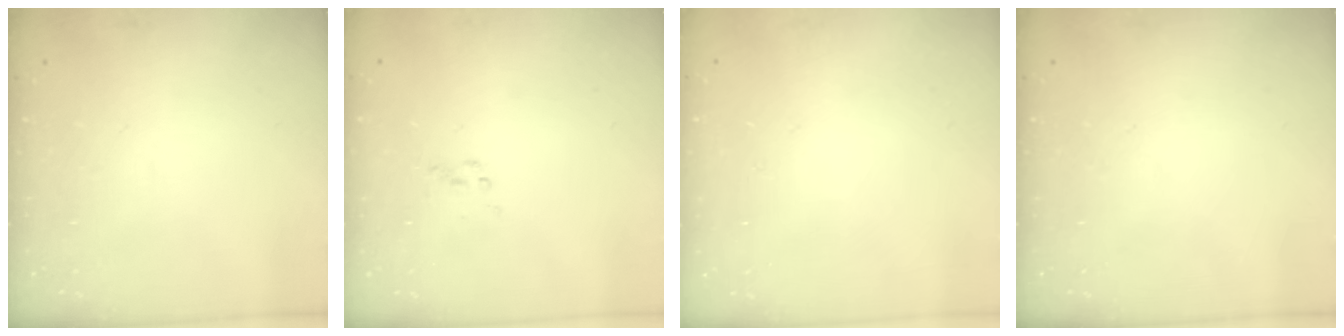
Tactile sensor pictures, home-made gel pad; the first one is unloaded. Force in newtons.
{"total": 1.5, "press": 1.5, "slide": 0.1}
{"total": 1.8, "press": 1.8, "slide": 0.2}
{"total": 0.0}